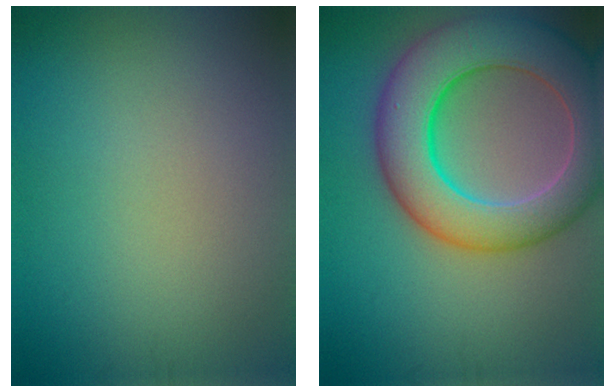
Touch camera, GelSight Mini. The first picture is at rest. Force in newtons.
{"total": 10.8, "press": 10.8, "slide": 0.3}